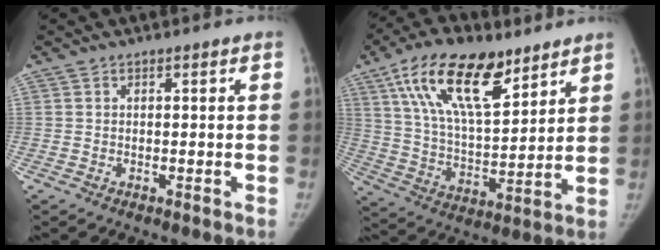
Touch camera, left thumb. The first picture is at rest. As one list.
[{"total": 19.9, "force": [11.2, 8.7, 13.9], "torque": [-0.222, -0.041, 0.206]}]